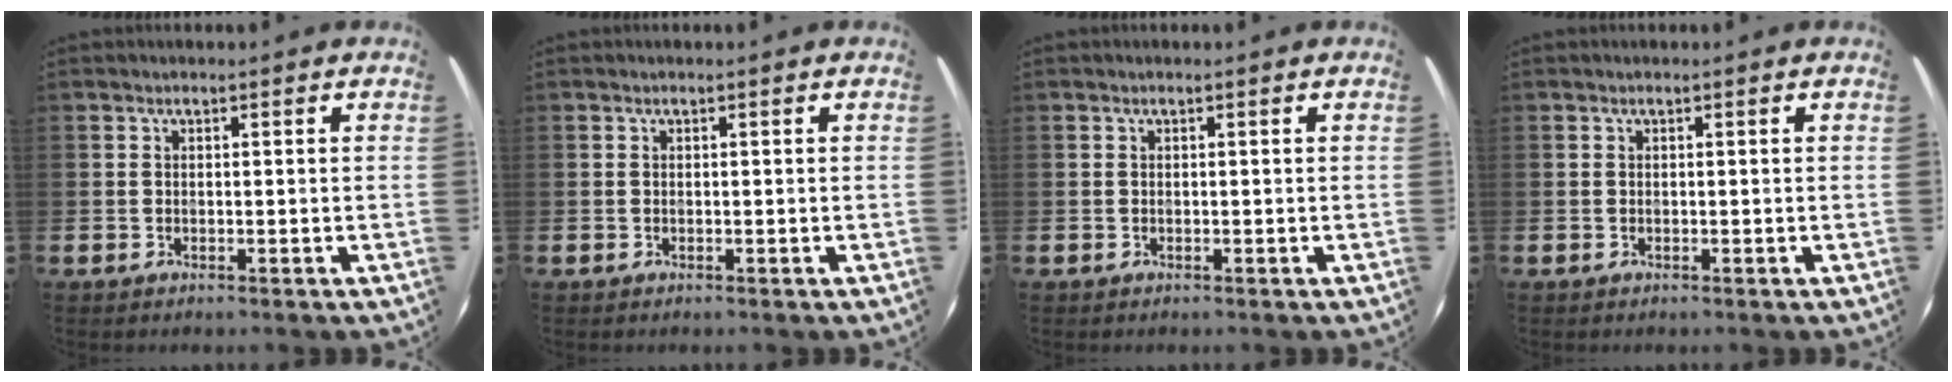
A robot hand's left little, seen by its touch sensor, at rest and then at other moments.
{"total": 0.0}
{"total": 0.0}
{"total": 0.0}